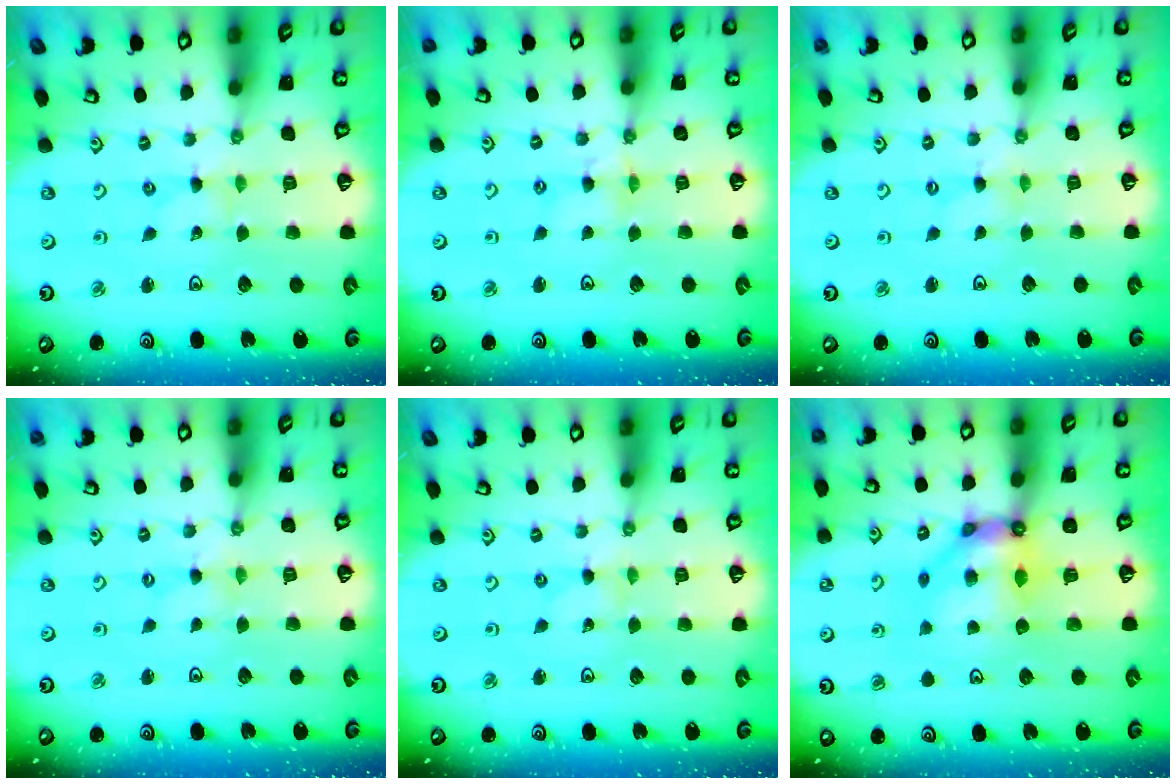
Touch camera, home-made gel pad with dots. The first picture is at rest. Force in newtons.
{"total": 2.4, "press": 2.4, "slide": 0.3}
{"total": 0.0}
{"total": 0.0}
{"total": 0.0}
{"total": 9.2, "press": 9.1, "slide": 1.2}